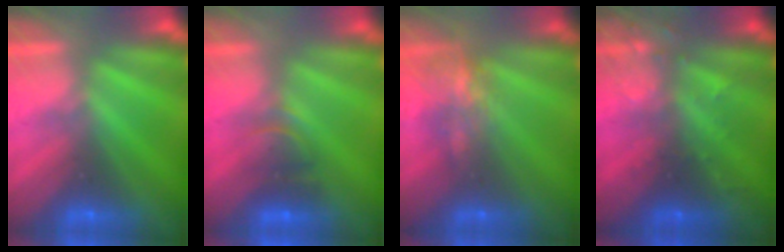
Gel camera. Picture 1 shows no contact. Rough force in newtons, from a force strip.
{"total": 2.3}
{"total": 7.0}
{"total": 2.9}